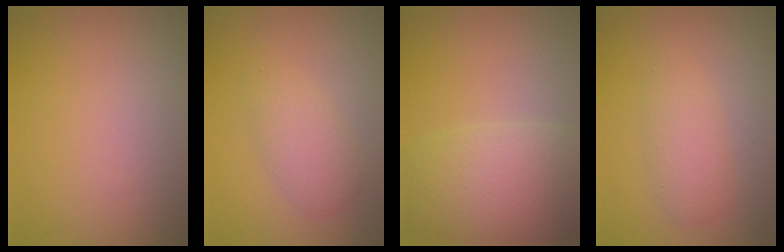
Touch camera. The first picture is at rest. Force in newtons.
{"total": 2.7, "press": 2.7, "slide": 0.1}
{"total": 8.4, "press": 8.4, "slide": 0.6}
{"total": 2.3, "press": 2.3, "slide": 0.1}